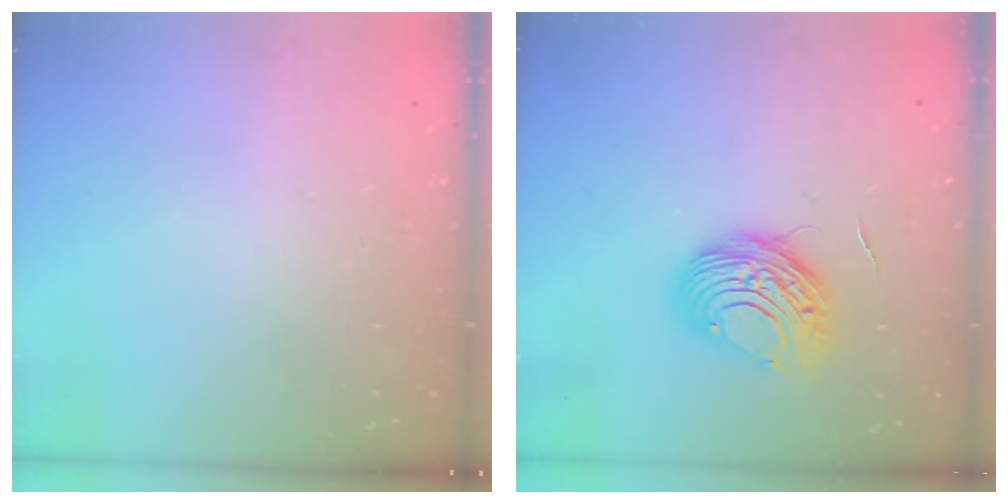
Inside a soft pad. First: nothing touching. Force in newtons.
{"total": 9.5, "press": 9.5, "slide": 0.7}